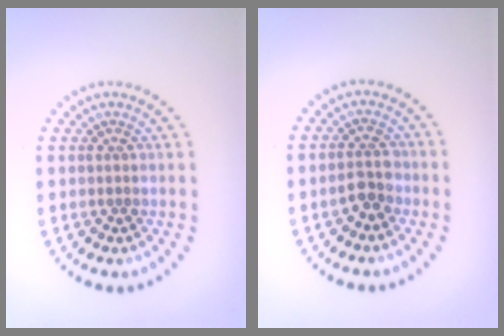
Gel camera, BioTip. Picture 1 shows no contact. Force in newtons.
{"total": 2.2, "press": 2.1, "slide": 0.7}